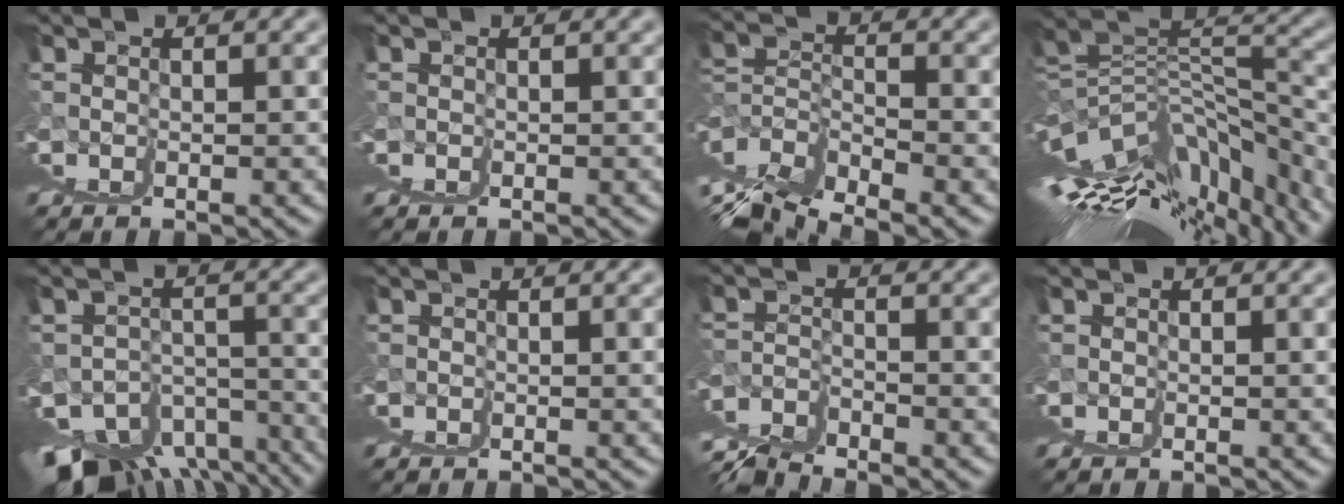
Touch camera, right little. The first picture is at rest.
{"total": 0.7, "force": [0.5, -0.3, -0.4], "torque": [0.011, 0.001, 0.007]}
{"total": 4.4, "force": [1.2, -1.5, 3.9], "torque": [-0.050, 0.003, 0.034]}
{"total": 12.1, "force": [1.5, 1.9, 11.9], "torque": [-0.151, 0.022, 0.041]}
{"total": 4.3, "force": [-3.6, -1.1, 2.2], "torque": [-0.015, -0.024, -0.026]}
{"total": 1.5, "force": [1.3, -0.7, -0.1], "torque": [0.010, 0.004, 0.022]}
{"total": 4.2, "force": [1.0, -3.8, 1.6], "torque": [-0.002, 0.018, 0.023]}
{"total": 1.2, "force": [1.1, -0.4, 0.1], "torque": [0.006, 0.001, 0.019]}